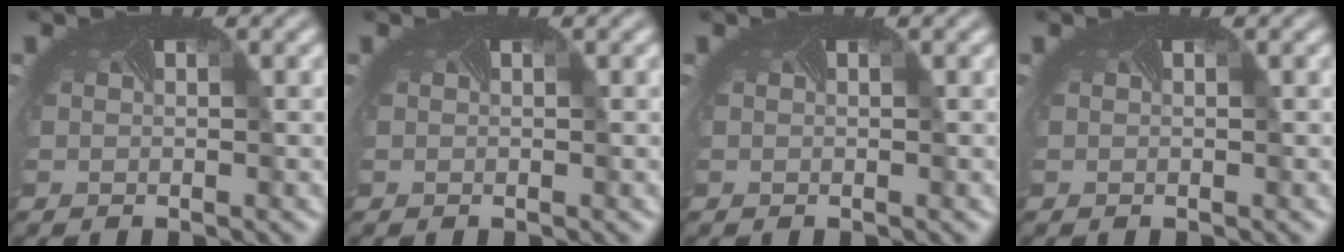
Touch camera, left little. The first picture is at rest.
{"total": 0.0}
{"total": 0.0}
{"total": 0.0}